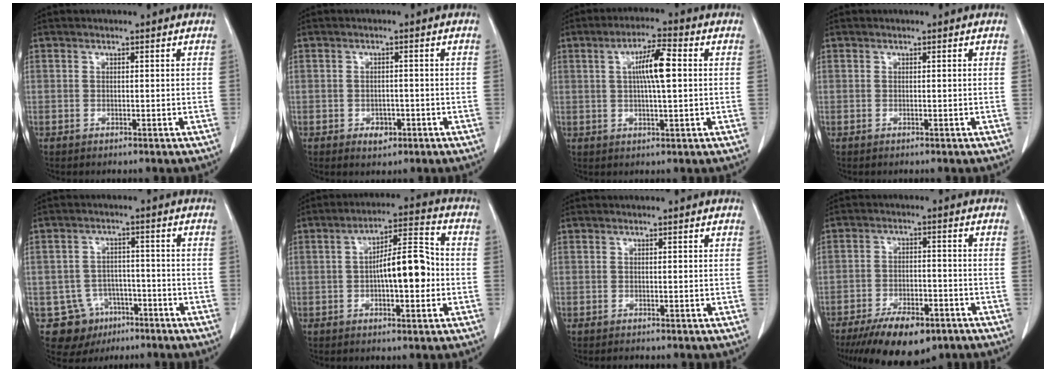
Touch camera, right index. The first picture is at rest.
{"total": 2.3, "force": [-1.1, 1.7, 1.2], "torque": [-0.009, 0.005, -0.005]}
{"total": 6.8, "force": [1.1, 0.8, 6.7], "torque": [-0.118, 0.009, 0.016]}
{"total": 0.0}
{"total": 10.0, "force": [-5.7, 7.9, 2.1], "torque": [-0.037, 0.025, -0.077]}
{"total": 9.6, "force": [-1.1, 2.8, 9.1], "torque": [-0.152, 0.024, -0.018]}
{"total": 0.5, "force": [-0.5, 0.2, 0.2], "torque": [-0.003, 0.000, -0.008]}
{"total": 12.5, "force": [-8.6, 4.8, 7.7], "torque": [-0.122, -0.009, -0.135]}